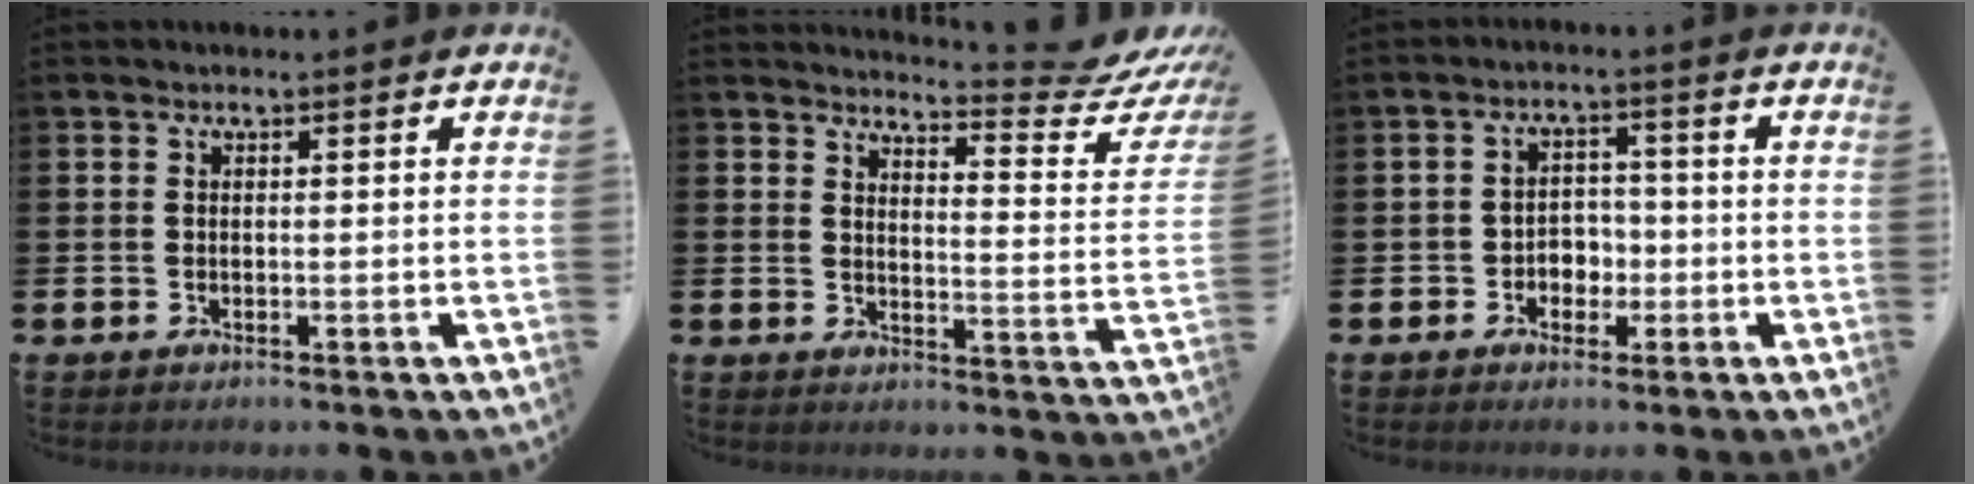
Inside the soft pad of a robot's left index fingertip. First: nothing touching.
{"total": 4.9, "force": [4.5, 0.0, 1.9], "torque": [-0.031, -0.053, 0.064]}
{"total": 3.1, "force": [-1.2, 2.6, 1.1], "torque": [-0.030, 0.008, -0.031]}